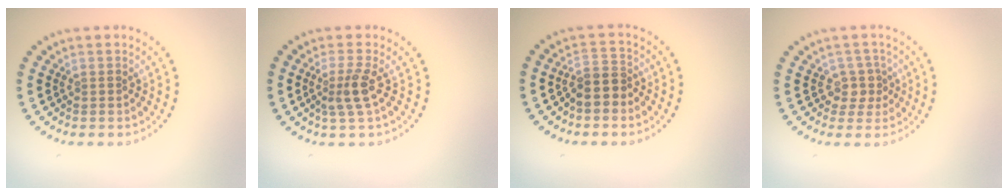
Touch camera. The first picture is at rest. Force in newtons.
{"total": 2.4, "press": 1.8, "slide": 1.6}
{"total": 2.6, "press": 2.3, "slide": 1.3}
{"total": 2.1, "press": 1.6, "slide": 1.3}